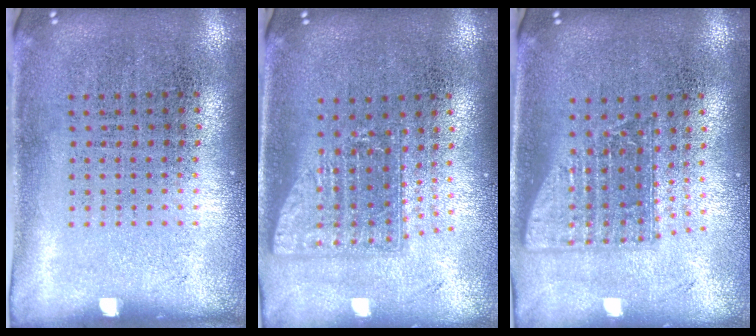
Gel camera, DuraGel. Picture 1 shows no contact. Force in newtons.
{"total": 1.6, "press": 1.2, "slide": 1.0}
{"total": 1.5, "press": 1.2, "slide": 1.0}